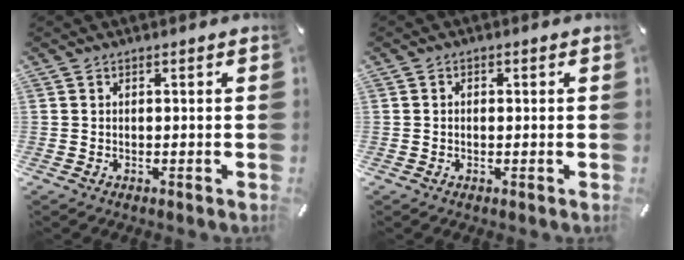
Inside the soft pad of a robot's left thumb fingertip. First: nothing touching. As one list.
[{"total": 1.0, "force": [-0.3, 0.8, 0.6], "torque": [-0.012, 0.003, -0.006]}]